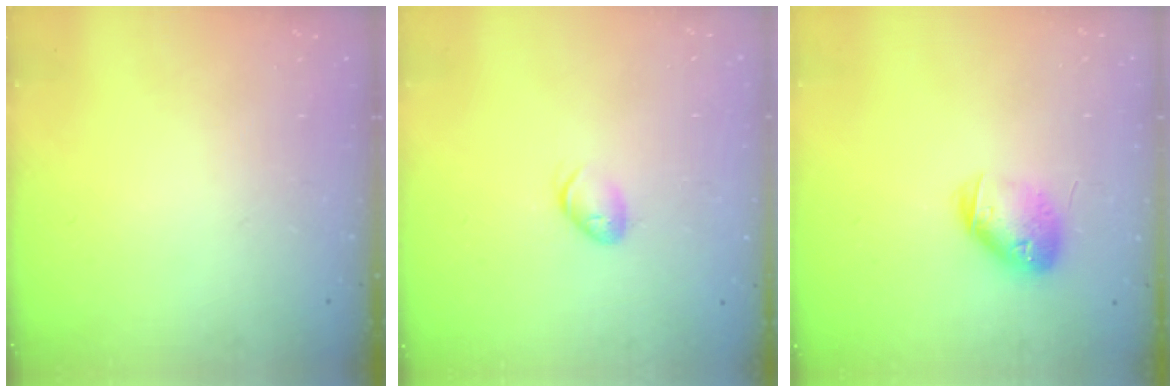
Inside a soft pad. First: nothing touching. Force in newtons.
{"total": 5.6, "press": 5.6, "slide": 1.0}
{"total": 12.0, "press": 11.8, "slide": 1.9}